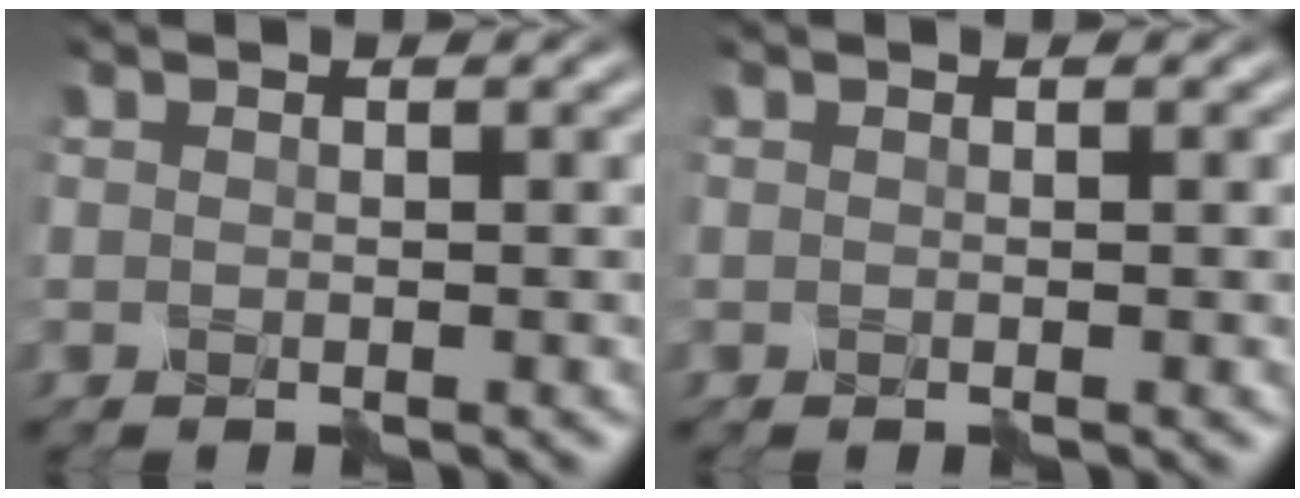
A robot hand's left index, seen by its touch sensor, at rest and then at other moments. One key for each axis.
{"total": 0.7, "fx": 0.0, "fy": 0.2, "fz": 0.7, "tx": -0.009, "ty": 0.001, "tz": -0.001}